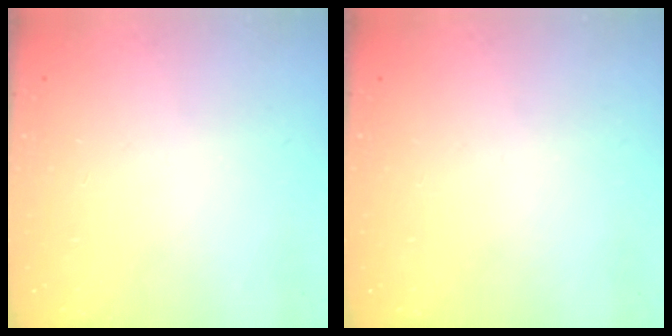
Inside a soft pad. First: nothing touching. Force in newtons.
{"total": 0.0}